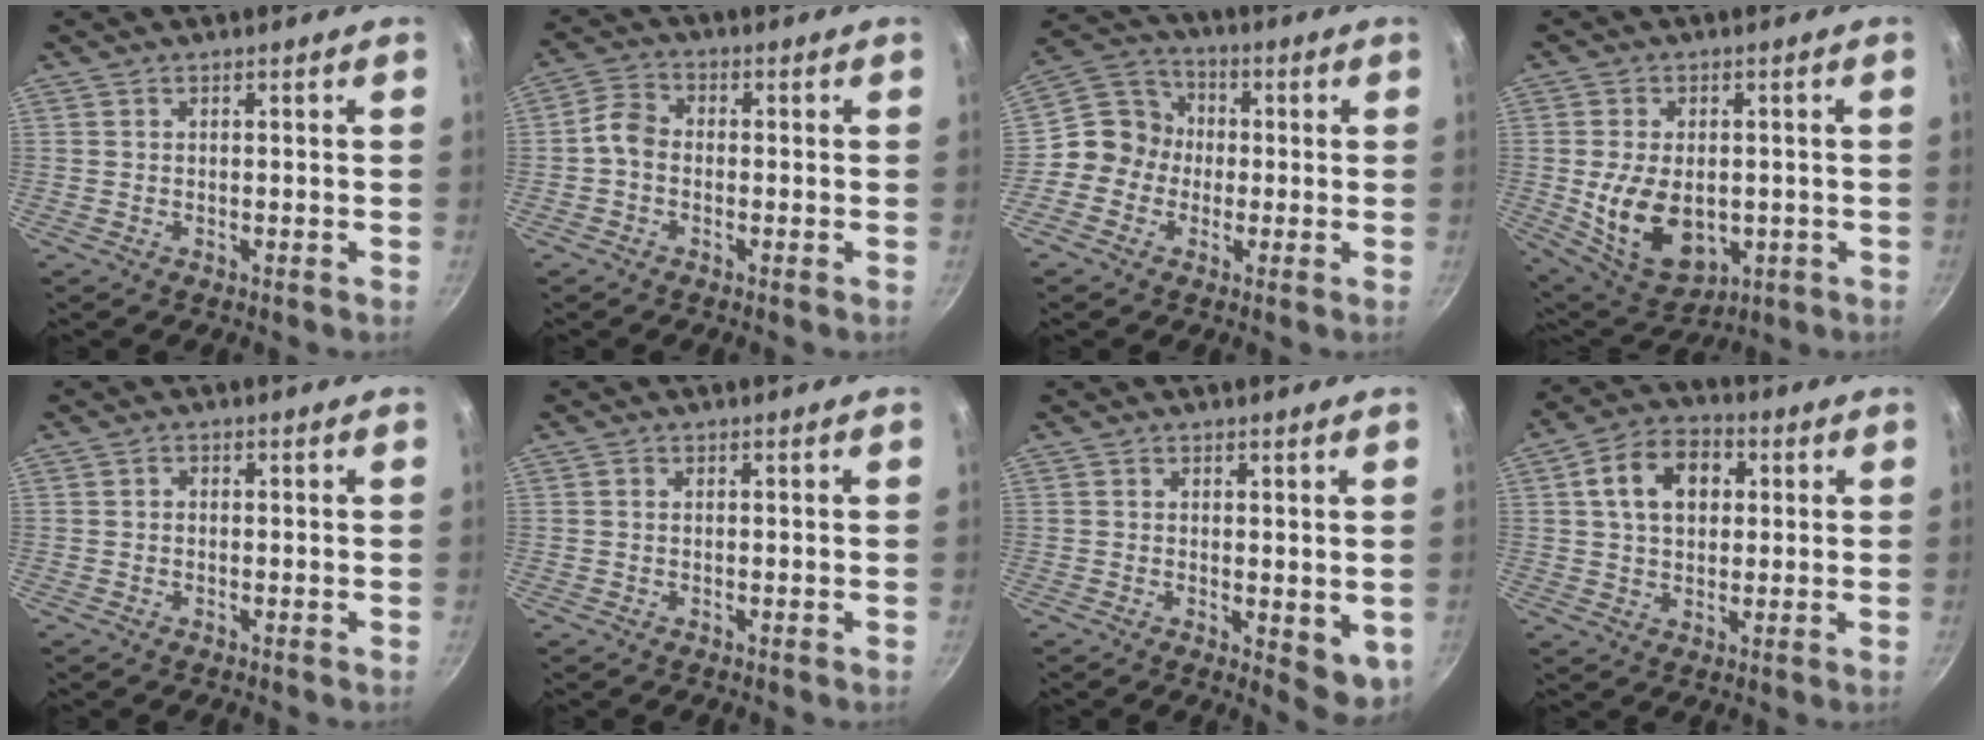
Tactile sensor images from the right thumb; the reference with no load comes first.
{"total": 4.3, "force": [-1.1, 3.2, 2.7], "torque": [-0.053, 0.024, -0.035]}
{"total": 8.6, "force": [-1.2, 8.2, 2.5], "torque": [-0.002, 0.029, -0.046]}
{"total": 13.7, "force": [-1.5, 9.1, 10.1], "torque": [-0.155, -0.009, 0.000]}
{"total": 0.8, "force": [-0.1, 0.7, 0.4], "torque": [-0.006, 0.004, -0.003]}
{"total": 0.6, "force": [0.0, 0.4, 0.3], "torque": [-0.006, 0.004, -0.001]}
{"total": 6.2, "force": [-0.2, 3.1, 5.4], "torque": [-0.062, -0.011, 0.003]}
{"total": 11.2, "force": [2.6, 7.9, 7.4], "torque": [-0.100, 0.014, 0.031]}